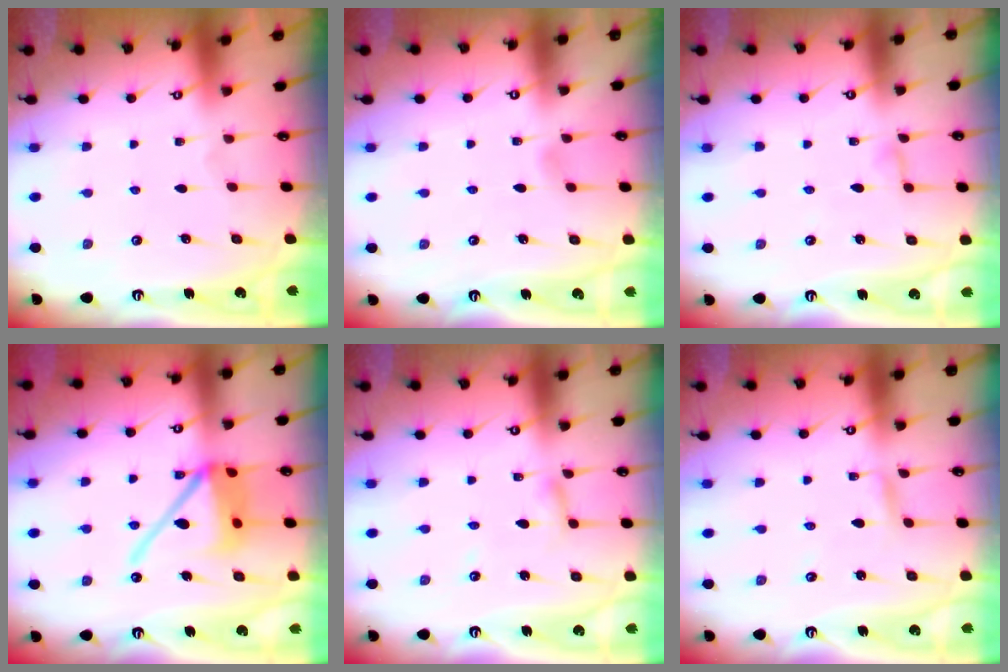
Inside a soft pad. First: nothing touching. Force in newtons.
{"total": 4.7, "press": 4.6, "slide": 0.4}
{"total": 2.5, "press": 2.5, "slide": 0.2}
{"total": 15.5, "press": 15.4, "slide": 1.8}
{"total": 3.1, "press": 3.1, "slide": 0.2}
{"total": 2.7, "press": 2.7, "slide": 0.1}